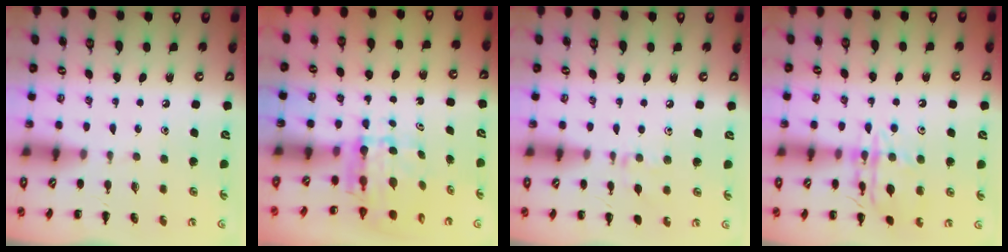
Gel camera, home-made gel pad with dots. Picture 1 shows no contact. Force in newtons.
{"total": 5.7, "press": 5.6, "slide": 1.1}
{"total": 7.2, "press": 6.9, "slide": 1.8}
{"total": 14.8, "press": 14.7, "slide": 1.1}